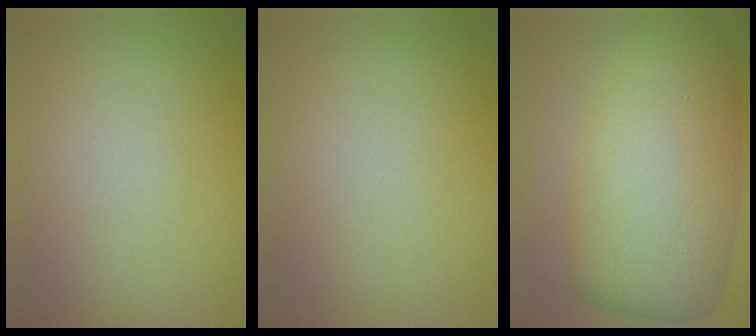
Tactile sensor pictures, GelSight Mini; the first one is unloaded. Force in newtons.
{"total": 0.0}
{"total": 10.6, "press": 10.6, "slide": 0.3}